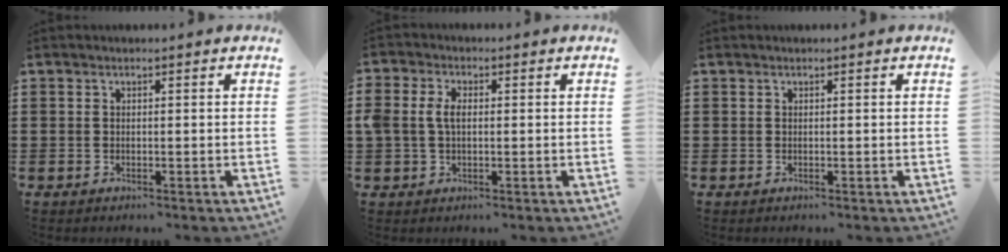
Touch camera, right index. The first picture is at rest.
{"total": 3.6, "force": [0.3, 2.2, 2.8], "torque": [-0.074, 0.006, -0.001]}
{"total": 0.0}